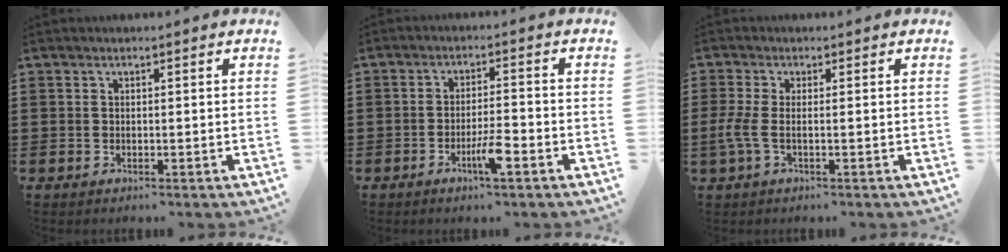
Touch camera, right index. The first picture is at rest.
{"total": 4.6, "force": [-2.4, 0.7, 3.9], "torque": [-0.076, -0.003, -0.046]}
{"total": 3.0, "force": [-0.9, 0.8, 2.8], "torque": [-0.081, -0.012, -0.024]}